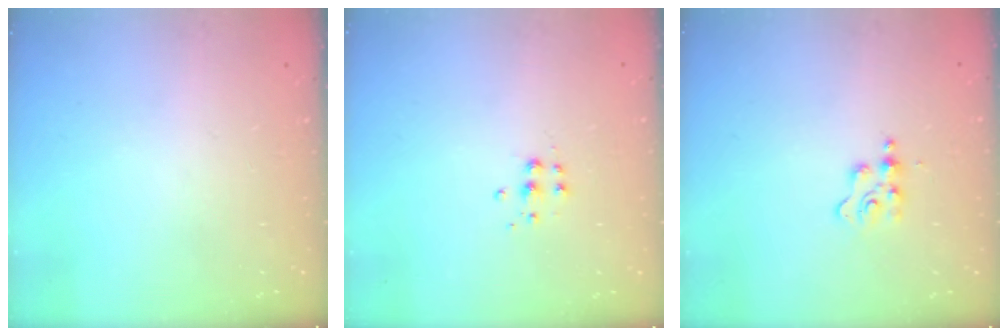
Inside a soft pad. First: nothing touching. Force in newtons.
{"total": 4.6, "press": 4.5, "slide": 0.4}
{"total": 2.4, "press": 2.4, "slide": 0.3}